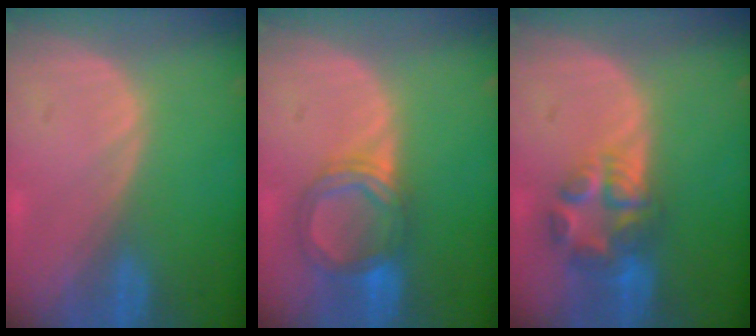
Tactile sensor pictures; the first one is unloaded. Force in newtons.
{"total": 5.8, "press": 5.7, "slide": 0.6}
{"total": 6.8, "press": 6.3, "slide": 2.6}